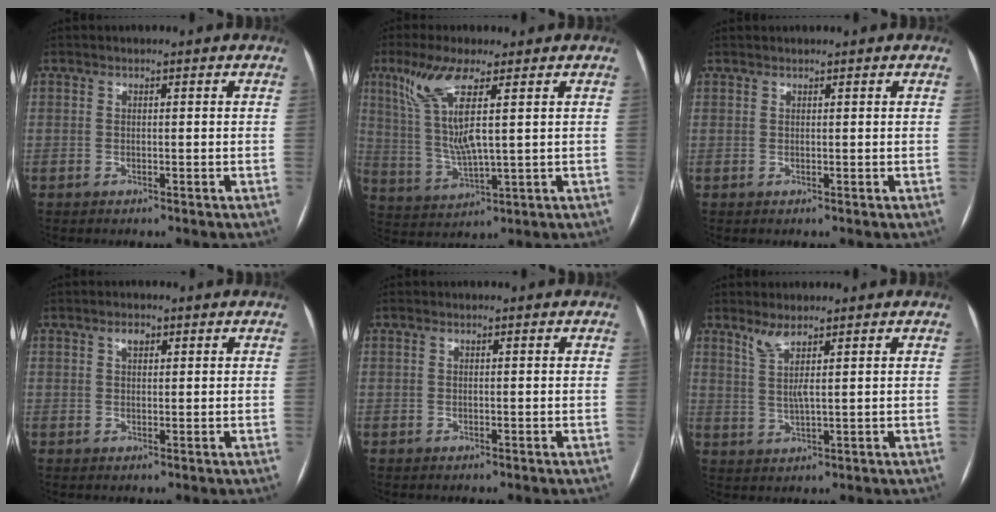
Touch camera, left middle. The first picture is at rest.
{"total": 9.5, "force": [3.9, 1.0, 8.7], "torque": [-0.195, -0.002, 0.082]}
{"total": 0.7, "force": [0.7, 0.0, 0.1], "torque": [-0.006, 0.014, 0.016]}
{"total": 1.5, "force": [0.8, 0.9, 0.9], "torque": [-0.017, 0.006, 0.014]}
{"total": 0.0}
{"total": 3.4, "force": [2.3, 0.0, 2.5], "torque": [-0.060, -0.005, 0.050]}